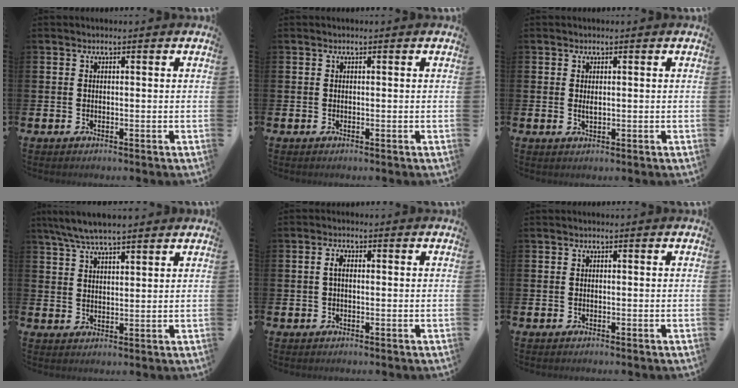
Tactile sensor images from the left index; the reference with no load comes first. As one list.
[{"total": 0.0}, {"total": 0.8, "force": [0.4, 0.3, 0.6], "torque": [-0.012, 0.003, 0.006]}, {"total": 5.9, "force": [5.4, 0.7, 2.2], "torque": [-0.063, -0.008, 0.101]}, {"total": 1.8, "force": [0.2, 0.8, 1.6], "torque": [-0.026, 0.004, 0.002]}, {"total": 0.0}]